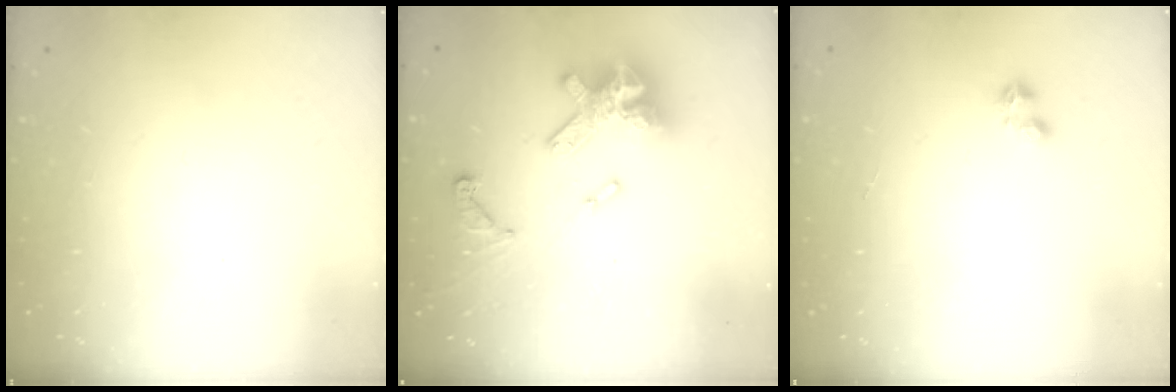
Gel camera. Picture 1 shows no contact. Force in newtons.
{"total": 17.1, "press": 17.0, "slide": 1.0}
{"total": 2.9, "press": 2.8, "slide": 0.5}